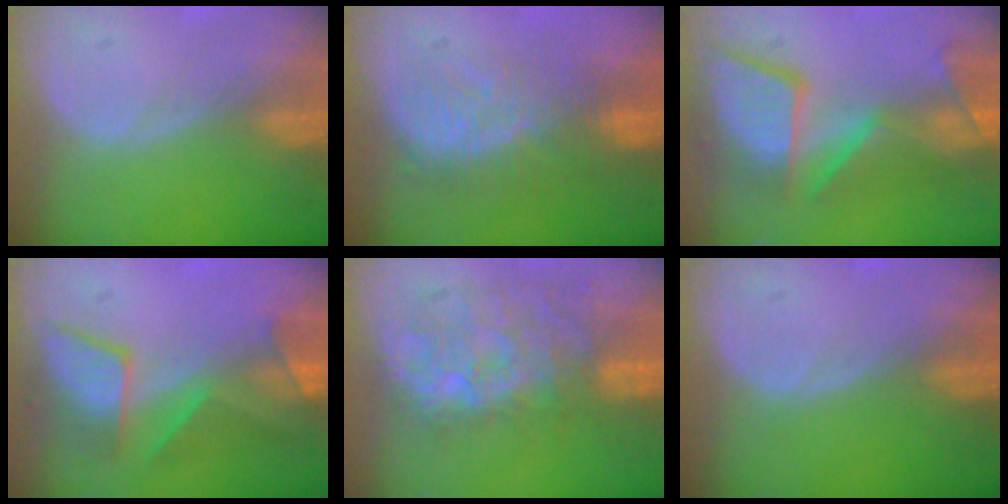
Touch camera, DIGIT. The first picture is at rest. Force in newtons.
{"total": 8.0, "press": 7.8, "slide": 1.6}
{"total": 12.1, "press": 11.1, "slide": 4.9}
{"total": 7.6, "press": 7.5, "slide": 1.1}
{"total": 10.3, "press": 9.8, "slide": 3.2}
{"total": 0.0}